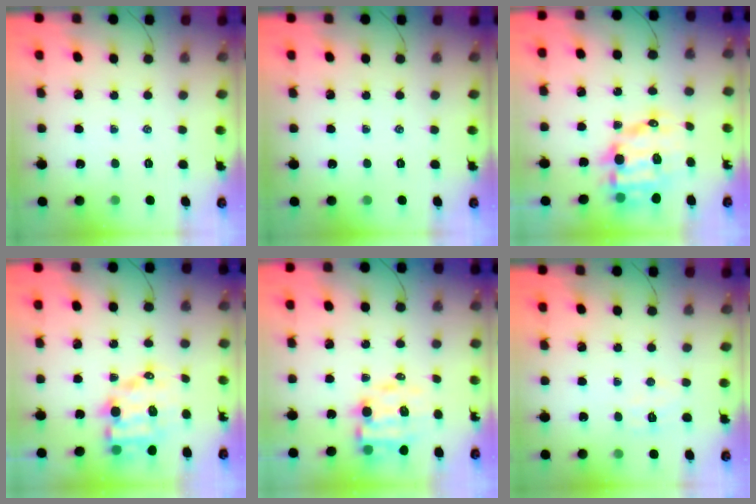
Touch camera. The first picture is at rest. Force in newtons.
{"total": 0.0}
{"total": 13.5, "press": 13.1, "slide": 3.2}
{"total": 11.0, "press": 10.6, "slide": 3.0}
{"total": 7.6, "press": 7.4, "slide": 1.5}
{"total": 5.4, "press": 5.3, "slide": 1.0}